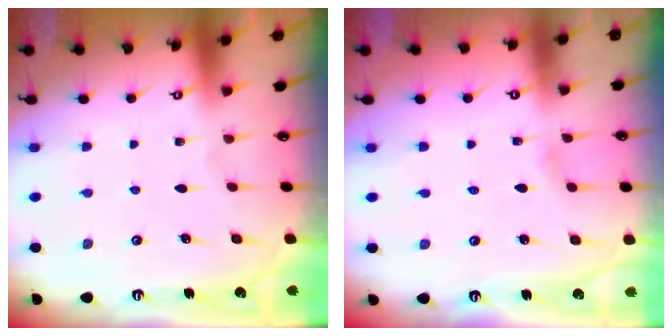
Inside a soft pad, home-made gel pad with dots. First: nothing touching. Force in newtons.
{"total": 0.6, "press": 0.6, "slide": 0.1}